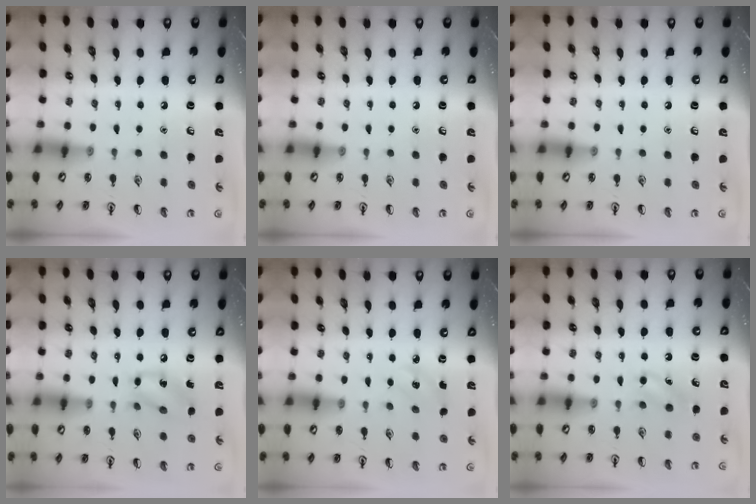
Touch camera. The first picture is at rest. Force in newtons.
{"total": 0.0}
{"total": 0.0}
{"total": 9.1, "press": 9.1, "slide": 0.8}
{"total": 3.5, "press": 3.2, "slide": 1.3}
{"total": 6.1, "press": 5.8, "slide": 1.6}